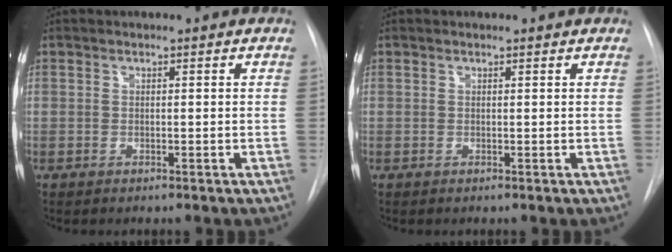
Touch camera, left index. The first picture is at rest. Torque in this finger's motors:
{"motor_torque": [-0.07, 0.06, -0.03, 0.00]}